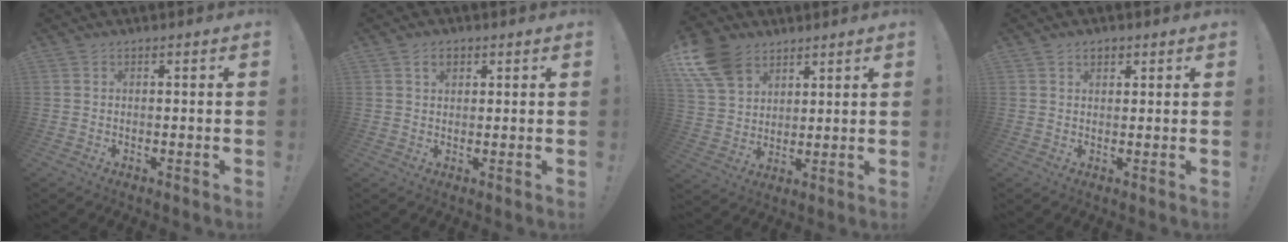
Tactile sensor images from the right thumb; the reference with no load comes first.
{"total": 2.9, "force": [1.3, 1.9, 1.7], "torque": [-0.022, 0.001, 0.020]}
{"total": 12.8, "force": [7.5, 8.7, 5.6], "torque": [-0.111, -0.037, 0.151]}
{"total": 2.2, "force": [1.3, 1.4, 1.1], "torque": [-0.017, -0.002, 0.022]}